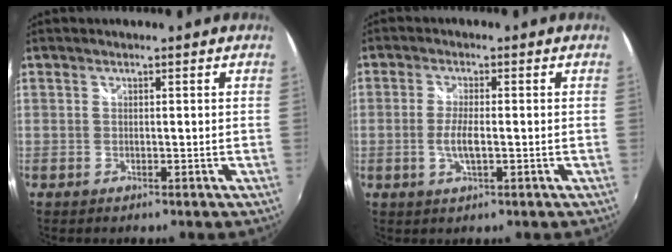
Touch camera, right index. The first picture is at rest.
{"total": 4.2, "force": [-0.8, 1.0, 4.0], "torque": [-0.081, -0.005, -0.017]}